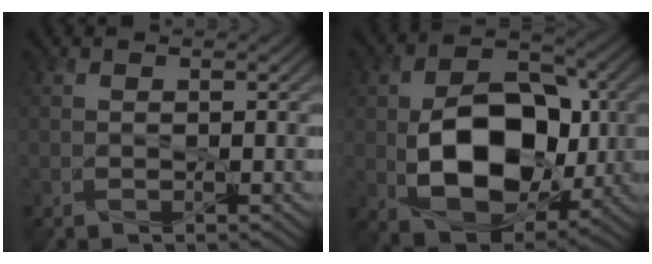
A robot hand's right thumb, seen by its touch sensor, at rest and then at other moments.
{"total": 12.7, "force": [-1.3, 8.0, 9.8], "torque": [-0.166, -0.012, -0.009]}